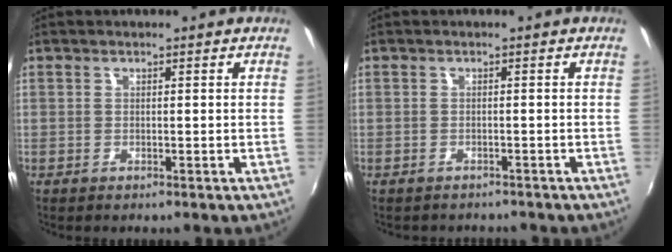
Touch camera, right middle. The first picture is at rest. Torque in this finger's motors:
{"motor_torque": [0.05, -0.07, 0.00, 0.01]}